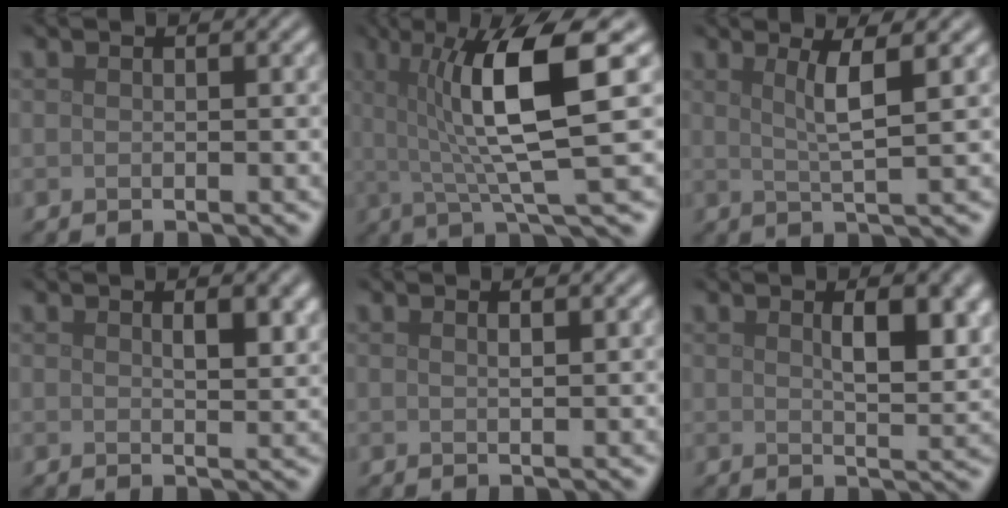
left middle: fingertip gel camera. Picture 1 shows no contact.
{"total": 9.2, "force": [1.6, 1.8, 8.8], "torque": [-0.129, 0.001, 0.026]}
{"total": 3.3, "force": [1.2, 0.5, 3.1], "torque": [-0.050, 0.001, 0.021]}
{"total": 2.6, "force": [1.0, 0.9, 2.2], "torque": [-0.029, -0.004, 0.020]}
{"total": 0.8, "force": [0.4, 0.2, 0.6], "torque": [-0.004, 0.003, 0.005]}
{"total": 4.9, "force": [1.6, 1.7, 4.3], "torque": [-0.063, 0.000, 0.029]}